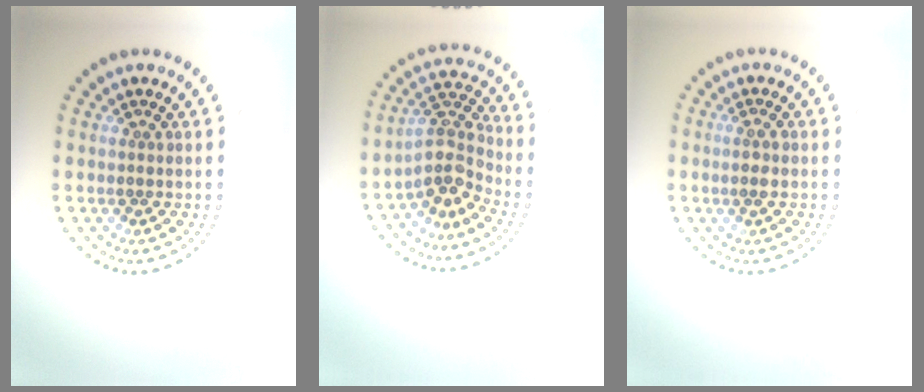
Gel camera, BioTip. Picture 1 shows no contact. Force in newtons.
{"total": 3.8, "press": 2.8, "slide": 2.5}
{"total": 1.0, "press": 0.7, "slide": 0.7}